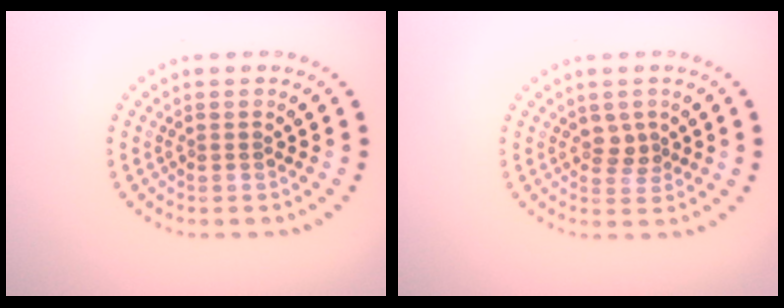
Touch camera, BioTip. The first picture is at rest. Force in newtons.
{"total": 1.8, "press": 1.4, "slide": 1.0}